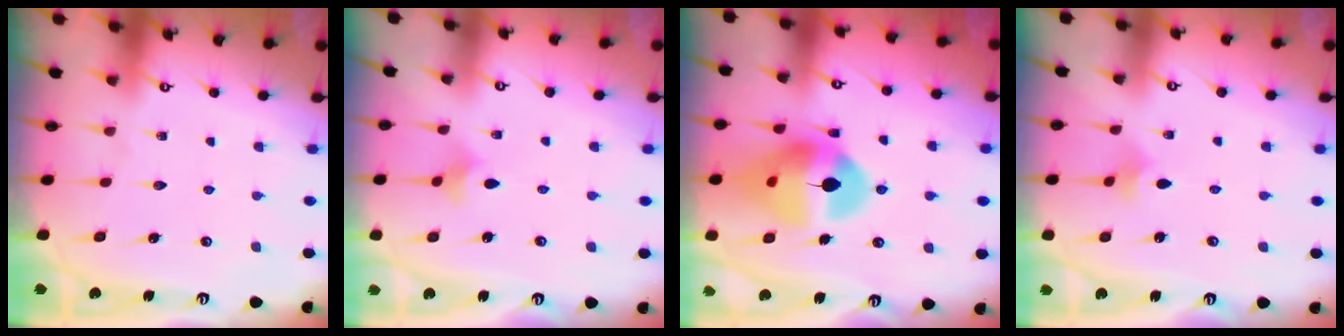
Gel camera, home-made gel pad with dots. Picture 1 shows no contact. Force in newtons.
{"total": 3.0, "press": 2.9, "slide": 0.5}
{"total": 15.5, "press": 15.4, "slide": 1.8}
{"total": 2.4, "press": 2.3, "slide": 0.5}